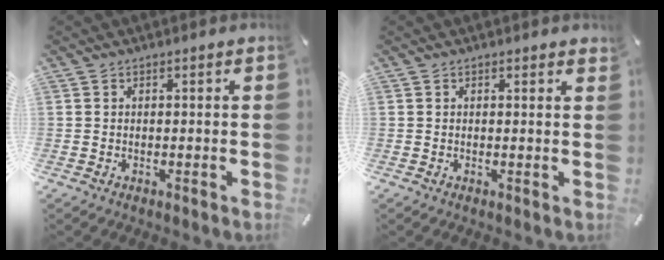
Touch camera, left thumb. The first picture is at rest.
{"total": 0.5, "force": [0.4, 0.2, 0.2], "torque": [0.003, -0.002, 0.005]}